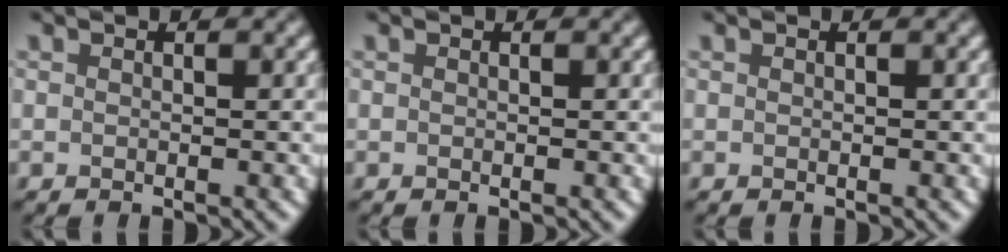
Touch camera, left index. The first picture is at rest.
{"total": 0.0}
{"total": 0.0}